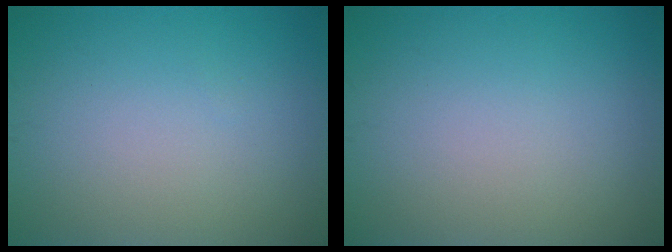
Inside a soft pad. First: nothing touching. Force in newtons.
{"total": 0.0}